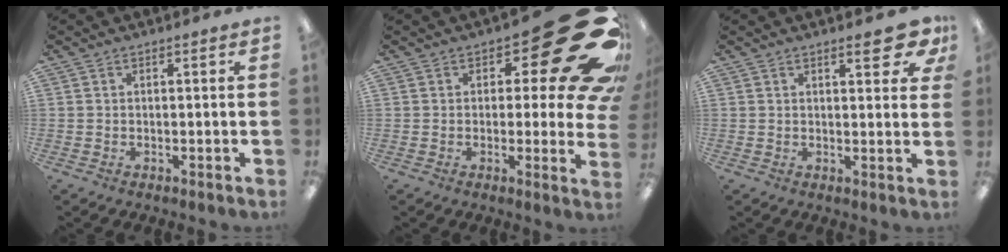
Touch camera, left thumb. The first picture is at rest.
{"total": 21.5, "force": [9.8, 7.9, 17.5], "torque": [-0.208, -0.064, 0.165]}
{"total": 6.0, "force": [3.9, 2.1, 4.1], "torque": [-0.041, -0.022, 0.059]}